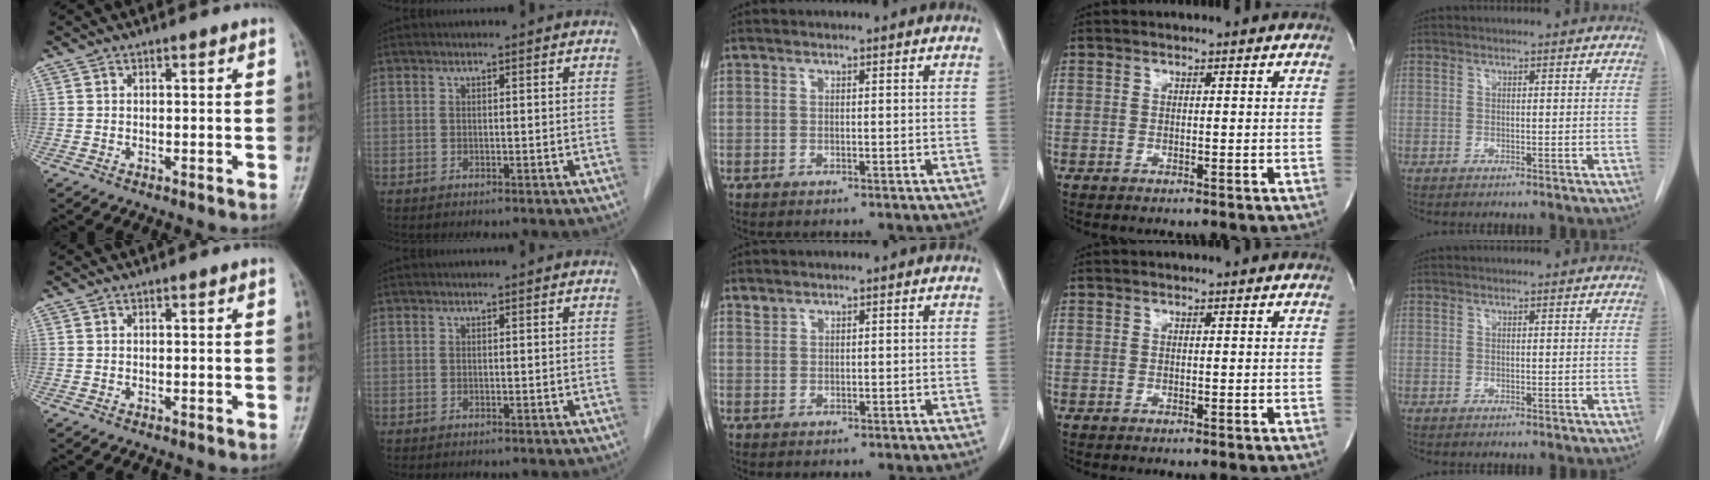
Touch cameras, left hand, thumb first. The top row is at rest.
{"middle": {"total": 0.8, "force": [0.8, 0.1, -0.1], "torque": [-0.004, 0.002, 0.019]}}